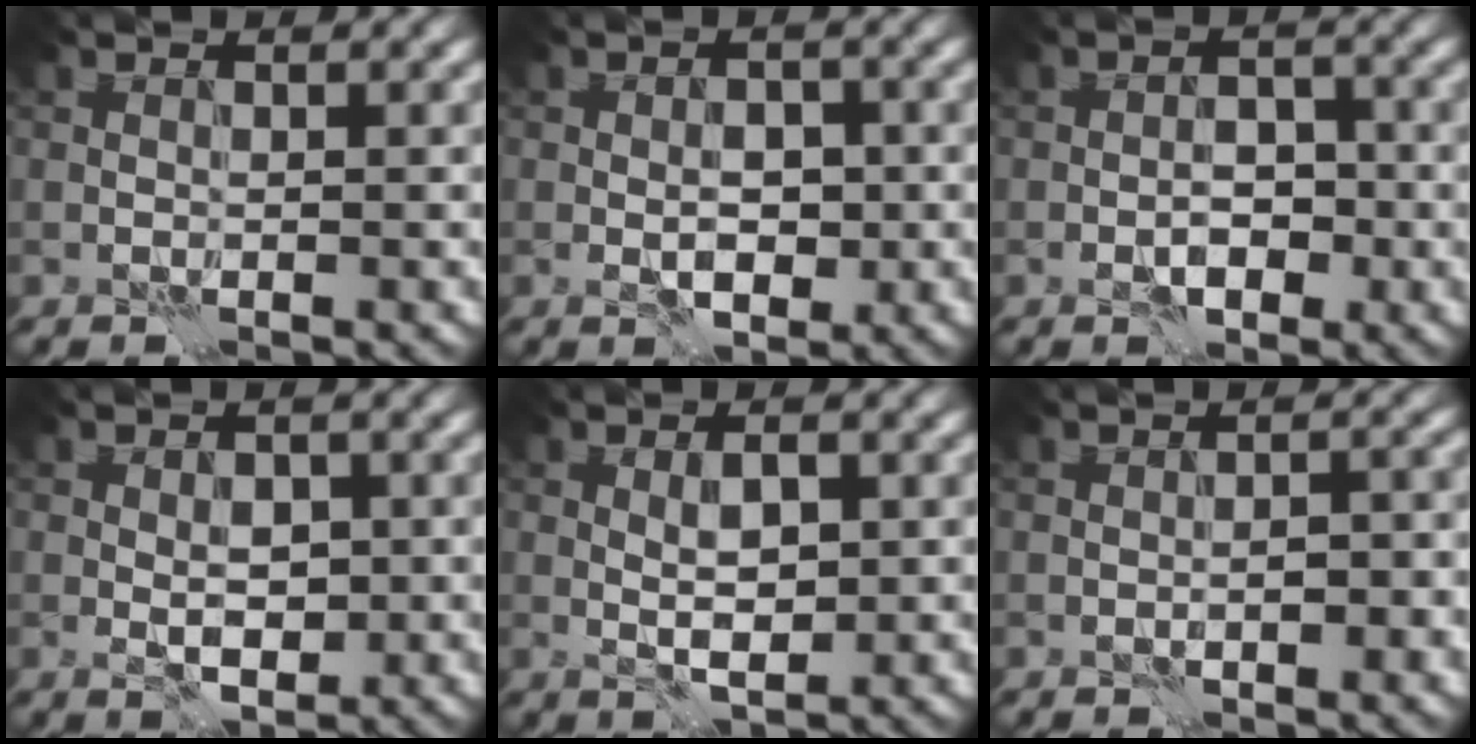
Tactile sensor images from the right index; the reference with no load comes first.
{"total": 3.0, "force": [-0.6, 1.7, 2.4], "torque": [-0.032, -0.001, -0.010]}
{"total": 2.8, "force": [-1.2, 1.5, 2.1], "torque": [-0.029, 0.005, -0.022]}
{"total": 2.8, "force": [-0.3, 1.6, 2.3], "torque": [-0.030, -0.001, -0.004]}
{"total": 2.7, "force": [0.2, 1.2, 2.4], "torque": [-0.043, -0.002, 0.006]}
{"total": 2.0, "force": [-0.7, 0.7, 1.7], "torque": [-0.019, 0.009, -0.011]}